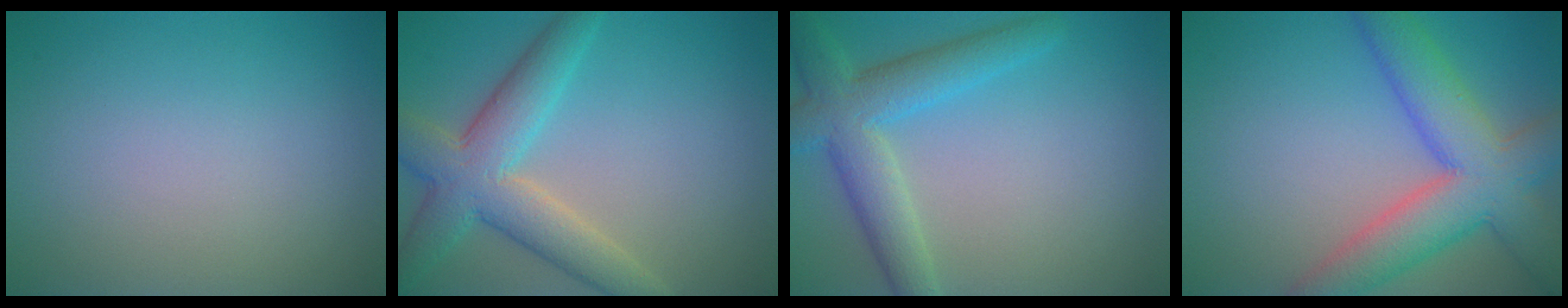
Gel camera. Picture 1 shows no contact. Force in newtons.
{"total": 6.6, "press": 6.6, "slide": 0.6}
{"total": 5.5, "press": 5.5, "slide": 0.3}
{"total": 8.5, "press": 8.5, "slide": 0.4}